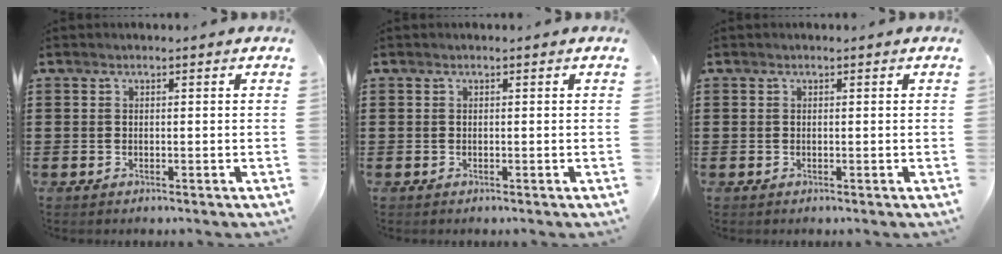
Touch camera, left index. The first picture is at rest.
{"total": 0.0}
{"total": 0.0}